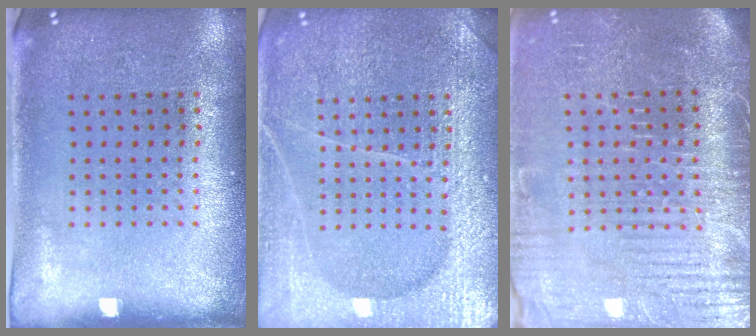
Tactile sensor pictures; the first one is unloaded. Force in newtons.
{"total": 4.9, "press": 4.9, "slide": 0.5}
{"total": 4.5, "press": 4.1, "slide": 1.7}